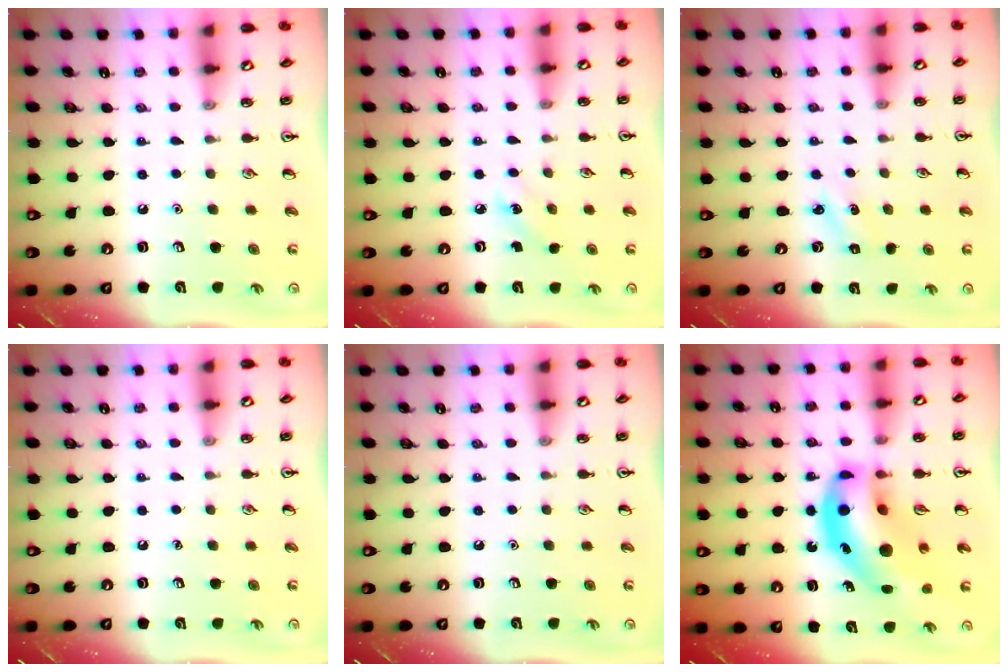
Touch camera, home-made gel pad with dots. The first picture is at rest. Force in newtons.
{"total": 3.8, "press": 3.6, "slide": 1.2}
{"total": 1.6, "press": 1.5, "slide": 0.6}
{"total": 0.0}
{"total": 0.0}
{"total": 18.5, "press": 17.8, "slide": 5.2}